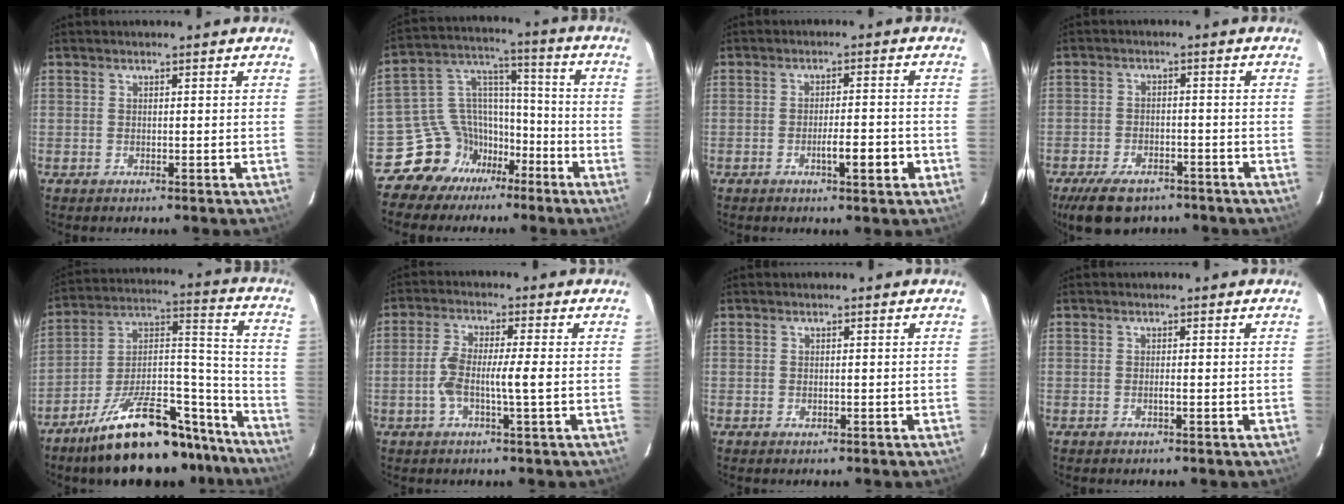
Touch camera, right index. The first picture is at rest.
{"total": 12.4, "force": [-7.6, 9.4, 2.7], "torque": [-0.060, 0.077, -0.127]}
{"total": 5.2, "force": [-2.1, 1.0, 4.6], "torque": [-0.073, 0.002, -0.028]}
{"total": 9.8, "force": [-7.2, 4.7, 4.7], "torque": [-0.086, -0.005, -0.116]}
{"total": 23.7, "force": [-18.3, 7.1, 13.3], "torque": [-0.181, 0.034, -0.299]}
{"total": 6.5, "force": [-1.2, 0.6, 6.4], "torque": [-0.131, 0.011, -0.024]}
{"total": 0.7, "force": [-0.3, 0.4, 0.5], "torque": [-0.014, -0.001, -0.003]}
{"total": 0.8, "force": [-0.3, 0.1, 0.8], "torque": [-0.017, 0.001, -0.006]}